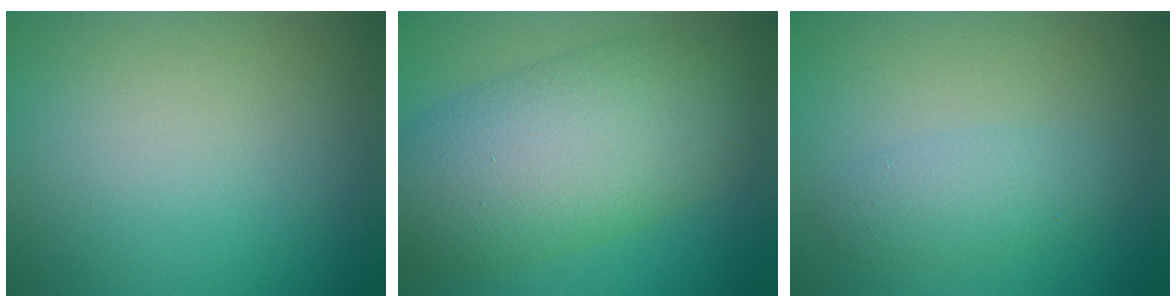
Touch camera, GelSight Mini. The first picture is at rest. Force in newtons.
{"total": 10.2, "press": 10.2, "slide": 0.3}
{"total": 2.2, "press": 2.2, "slide": 0.1}